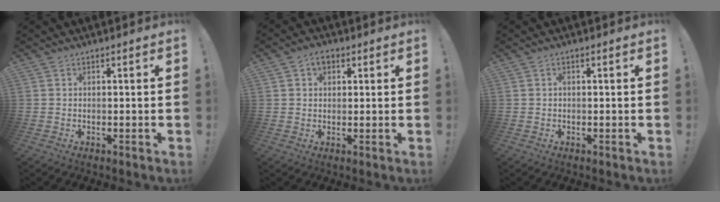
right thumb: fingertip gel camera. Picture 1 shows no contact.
{"total": 4.1, "force": [1.8, 2.9, 2.3], "torque": [-0.041, 0.003, 0.032]}
{"total": 0.8, "force": [-0.4, 0.0, 0.7], "torque": [-0.014, 0.002, -0.008]}